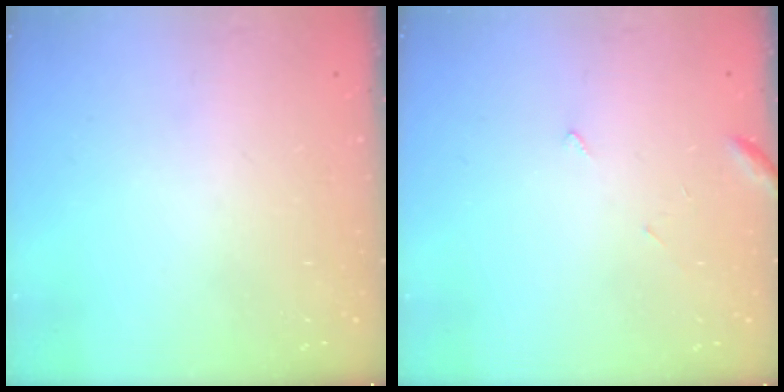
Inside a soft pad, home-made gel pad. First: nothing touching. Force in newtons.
{"total": 3.3, "press": 3.2, "slide": 0.4}